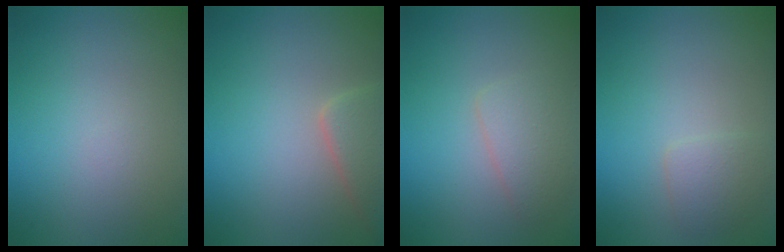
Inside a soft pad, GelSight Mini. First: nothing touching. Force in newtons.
{"total": 2.9, "press": 2.9, "slide": 0.3}
{"total": 2.4, "press": 2.4, "slide": 0.1}
{"total": 1.5, "press": 1.5, "slide": 0.1}